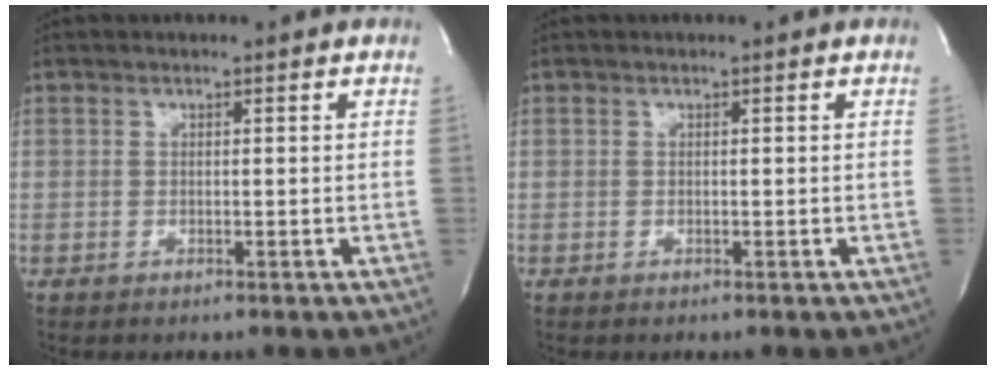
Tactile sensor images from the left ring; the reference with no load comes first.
{"total": 0.0}